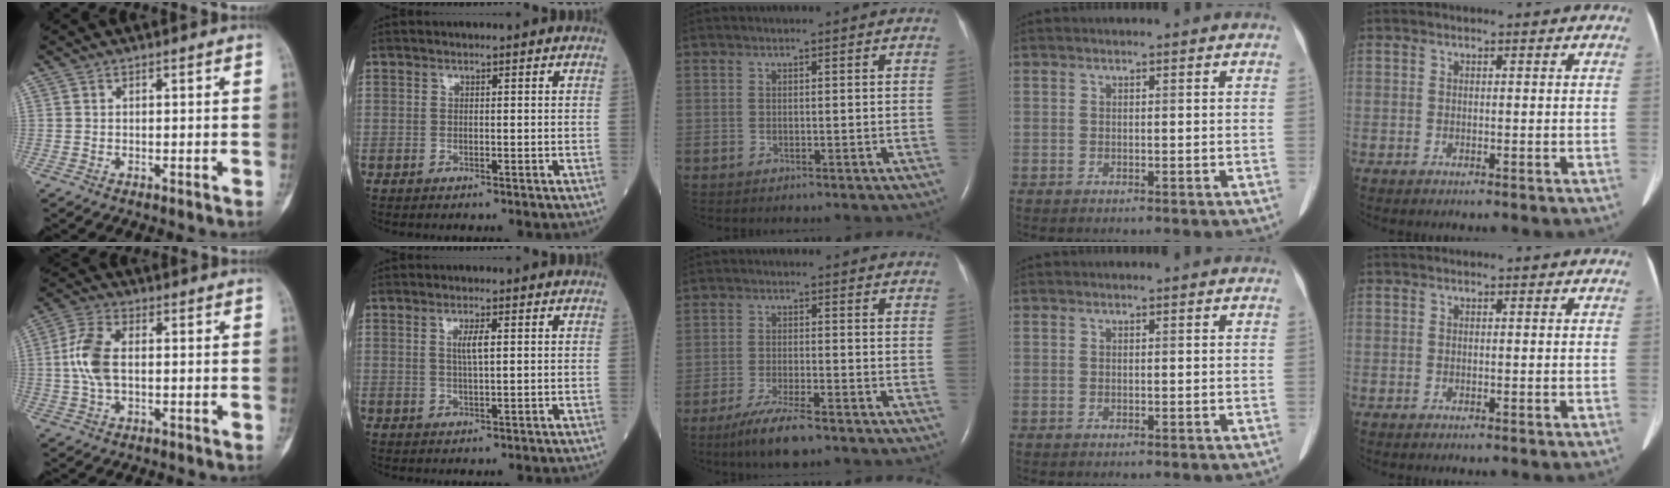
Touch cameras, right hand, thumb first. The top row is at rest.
{"thumb": {"total": 7.8, "force": [0.2, 4.2, 6.6], "torque": [-0.150, 0.014, 0.000]}, "index": {"total": 2.7, "force": [0.7, 0.3, 2.5], "torque": [-0.051, -0.001, 0.012]}, "middle": {"total": 6.8, "force": [-4.9, 0.8, 4.6], "torque": [-0.095, -0.017, -0.086]}}